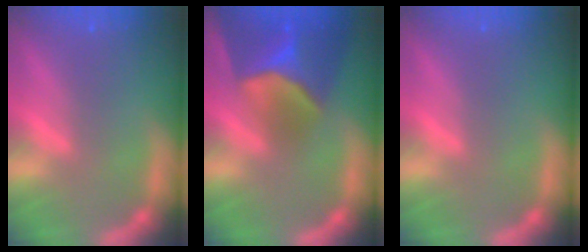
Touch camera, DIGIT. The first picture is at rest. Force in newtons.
{"total": 9.4}
{"total": 0.0}